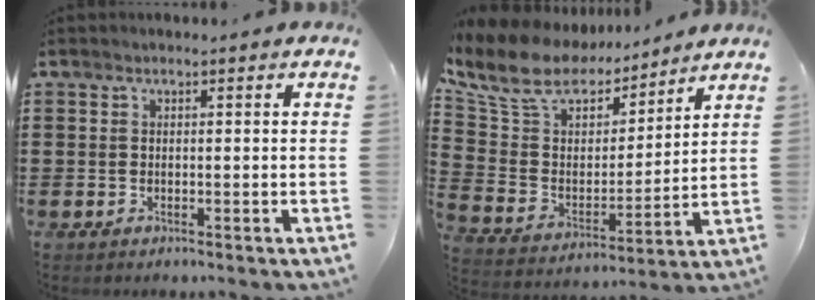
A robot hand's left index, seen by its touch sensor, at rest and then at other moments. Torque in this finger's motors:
{"motor_torque": [2.14, 0.00, 0.83, 0.21]}